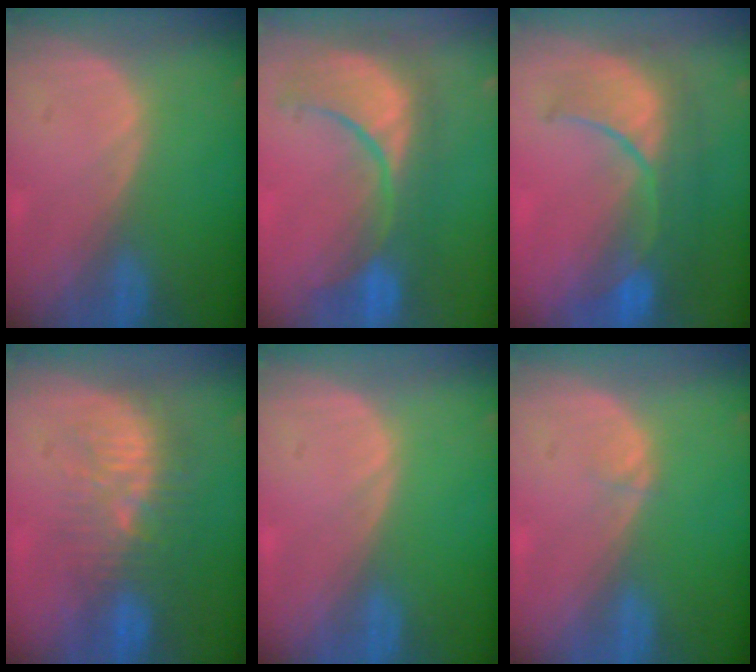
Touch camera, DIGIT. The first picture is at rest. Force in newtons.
{"total": 10.9, "press": 10.2, "slide": 3.9}
{"total": 10.2, "press": 9.1, "slide": 4.5}
{"total": 9.3, "press": 8.7, "slide": 3.4}
{"total": 0.0}
{"total": 0.5, "press": 0.5, "slide": 0.1}